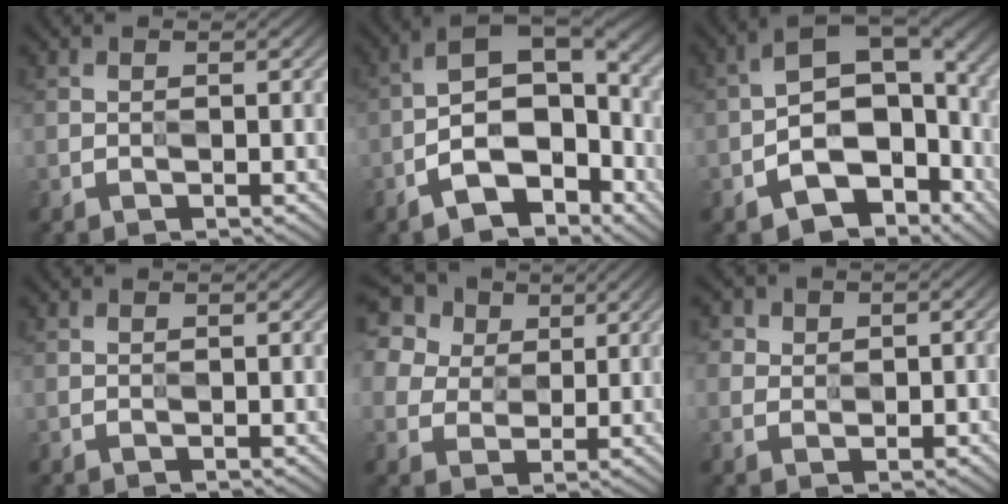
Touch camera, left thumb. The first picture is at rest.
{"total": 11.3, "force": [-4.9, 5.7, 8.5], "torque": [-0.133, 0.004, -0.090]}
{"total": 9.5, "force": [-3.9, 5.8, 6.5], "torque": [-0.094, -0.005, -0.068]}
{"total": 0.0}
{"total": 16.1, "force": [9.5, 11.2, 6.5], "torque": [-0.225, 0.050, 0.189]}
{"total": 2.5, "force": [1.0, 2.3, 0.1], "torque": [-0.014, 0.008, 0.018]}